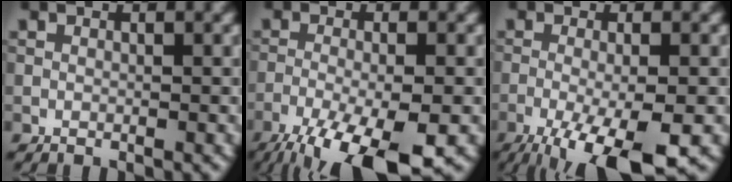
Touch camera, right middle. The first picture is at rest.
{"total": 9.8, "force": [-6.2, 2.7, 7.1], "torque": [-0.126, -0.035, -0.101]}
{"total": 8.4, "force": [-4.1, 2.0, 7.0], "torque": [-0.111, -0.007, -0.067]}